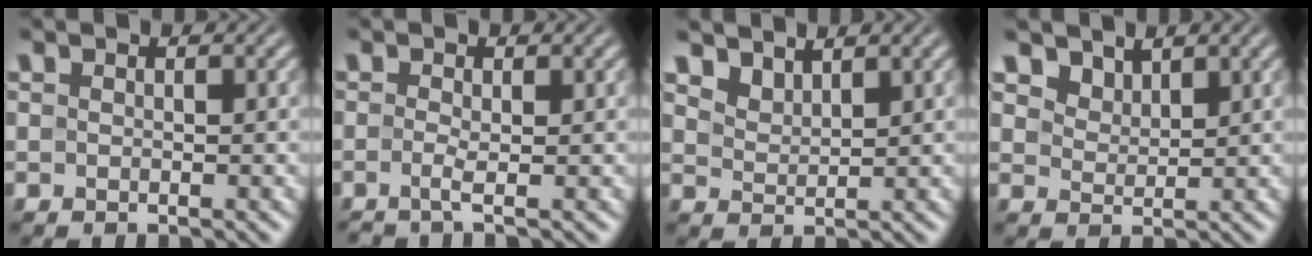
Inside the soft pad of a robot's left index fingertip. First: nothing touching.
{"total": 1.1, "force": [-0.5, 0.0, 1.0], "torque": [-0.026, -0.007, -0.009]}
{"total": 2.1, "force": [1.9, 0.7, 0.6], "torque": [-0.022, -0.008, 0.048]}
{"total": 2.4, "force": [2.0, 1.1, 0.6], "torque": [-0.028, -0.019, 0.051]}